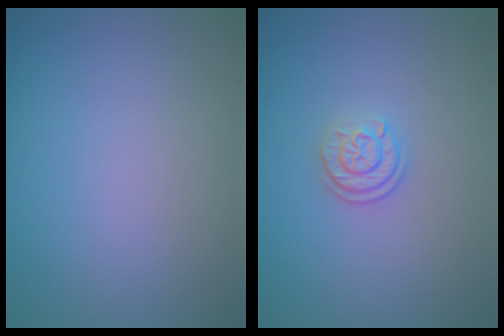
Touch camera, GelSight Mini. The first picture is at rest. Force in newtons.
{"total": 2.1, "press": 1.7, "slide": 1.3}